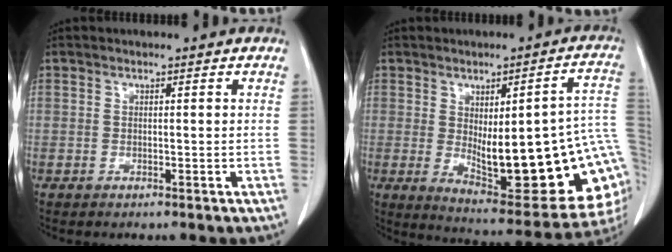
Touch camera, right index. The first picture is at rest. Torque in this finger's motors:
{"motor_torque": [1.70, -0.43, 0.51, 0.09]}